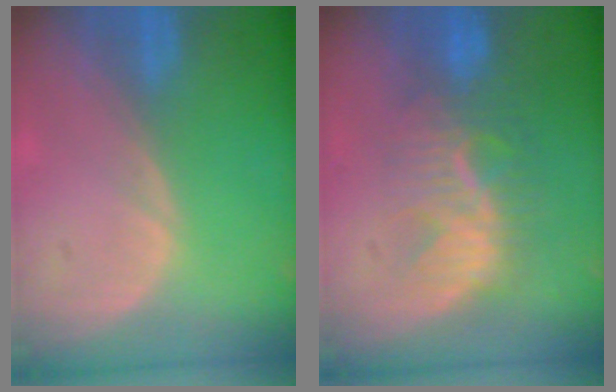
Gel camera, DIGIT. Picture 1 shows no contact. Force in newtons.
{"total": 8.6, "press": 8.0, "slide": 2.9}